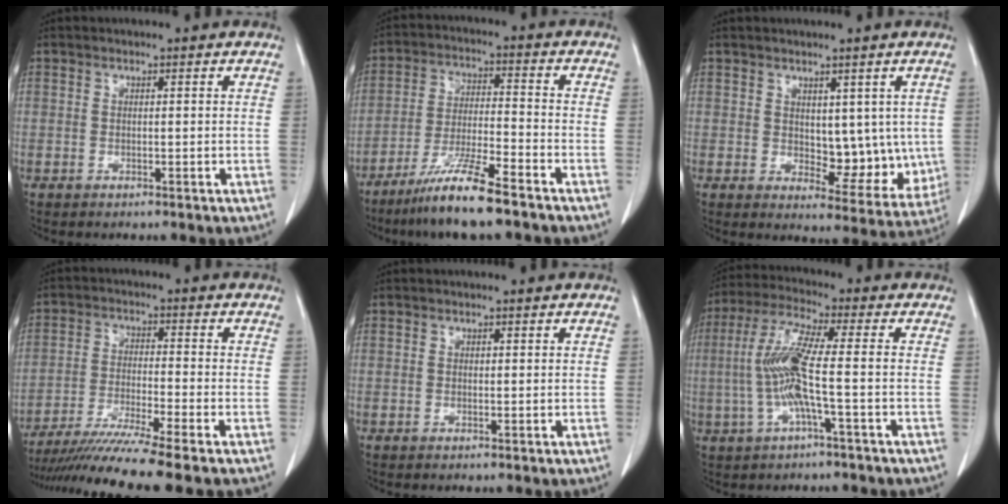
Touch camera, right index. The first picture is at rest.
{"total": 10.4, "force": [-7.6, 0.1, 7.1], "torque": [-0.138, -0.029, -0.142]}
{"total": 8.4, "force": [0.9, 4.8, 6.8], "torque": [-0.067, -0.005, 0.026]}
{"total": 11.9, "force": [-9.9, -2.3, 6.2], "torque": [-0.093, -0.034, -0.164]}
{"total": 0.0}
{"total": 9.2, "force": [-1.1, 0.6, 9.1], "torque": [-0.197, 0.013, -0.029]}